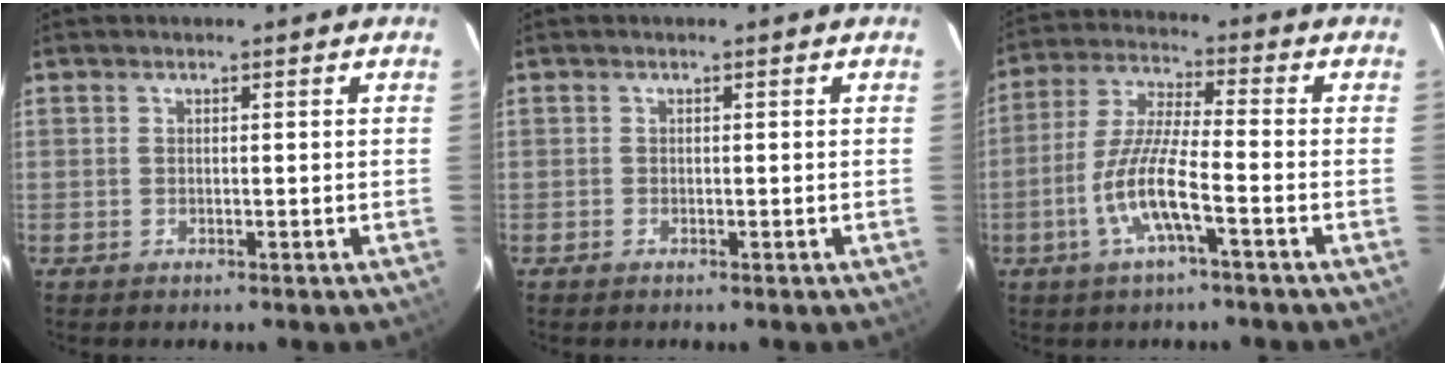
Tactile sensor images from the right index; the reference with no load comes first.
{"total": 0.0}
{"total": 10.1, "force": [-4.2, 1.1, 9.1], "torque": [-0.195, -0.003, -0.082]}